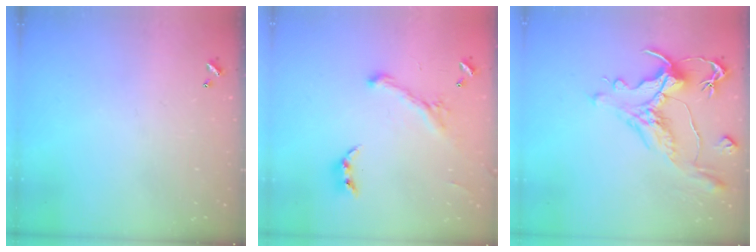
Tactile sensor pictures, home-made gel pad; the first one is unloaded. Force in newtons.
{"total": 1.5, "press": 1.1, "slide": 1.0}
{"total": 2.4, "press": 2.0, "slide": 1.4}